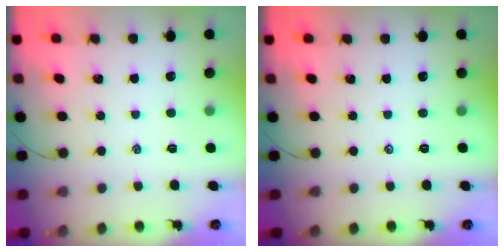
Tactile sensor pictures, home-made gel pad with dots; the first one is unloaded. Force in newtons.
{"total": 0.0}